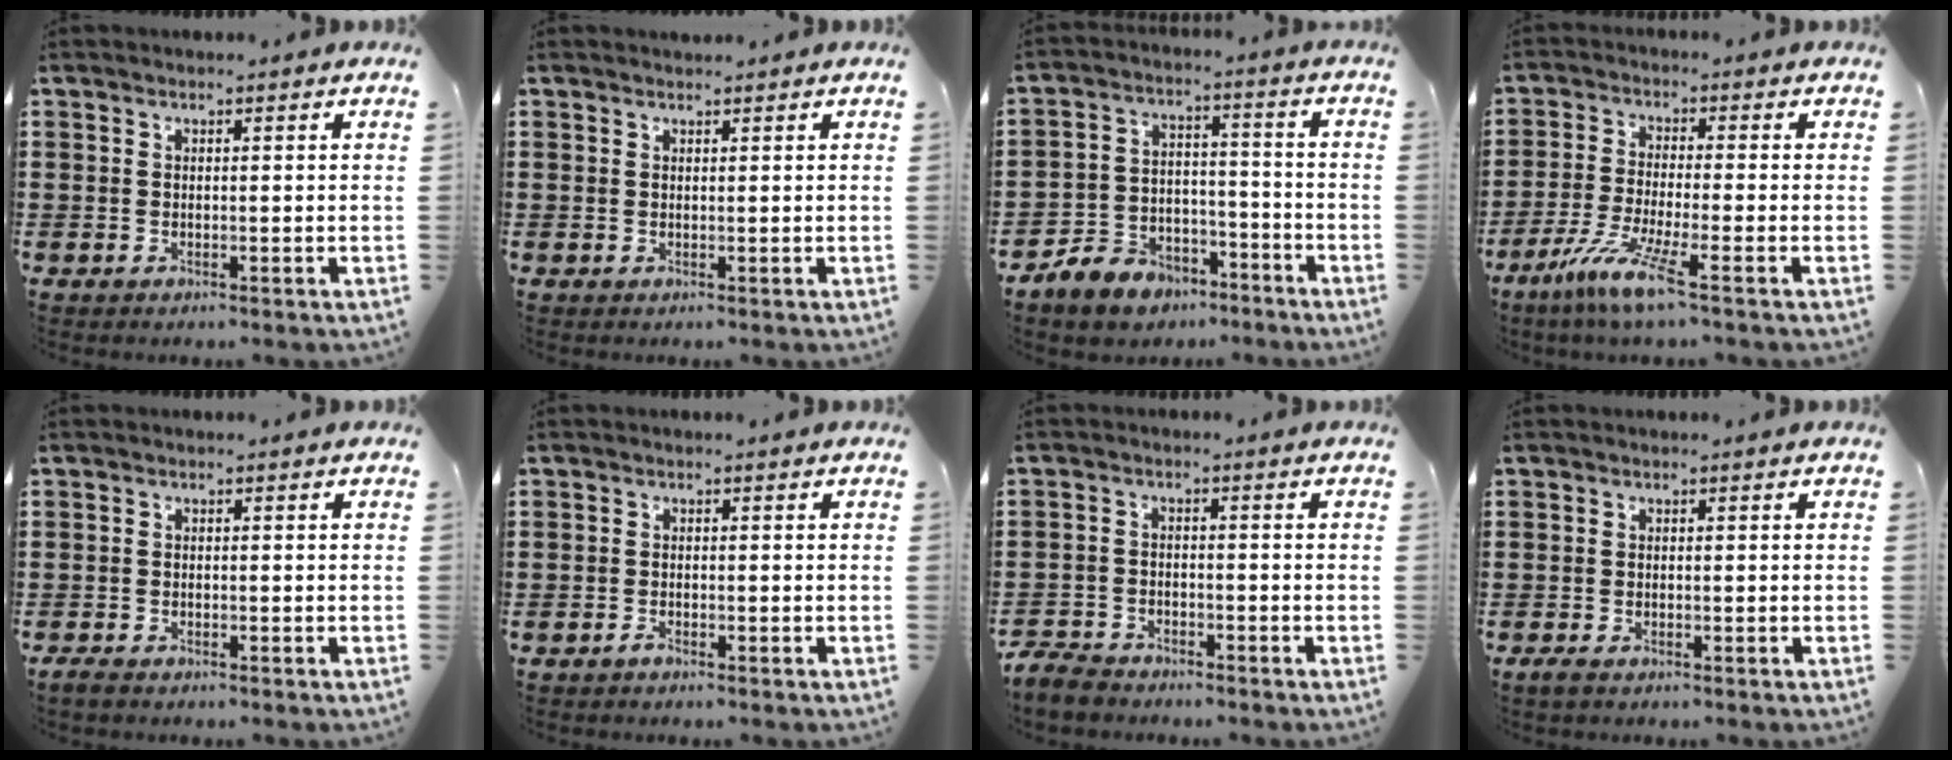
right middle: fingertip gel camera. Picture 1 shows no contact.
{"total": 0.0}
{"total": 6.9, "force": [-6.2, 2.9, 0.6], "torque": [-0.033, 0.021, -0.126]}
{"total": 7.6, "force": [-4.8, 0.2, 5.9], "torque": [-0.130, -0.019, -0.093]}
{"total": 1.4, "force": [-1.2, 0.5, 0.3], "torque": [-0.011, 0.002, -0.026]}
{"total": 1.3, "force": [-1.1, 0.4, 0.4], "torque": [-0.010, -0.002, -0.022]}
{"total": 3.9, "force": [-3.8, 1.0, 0.4], "torque": [-0.025, 0.000, -0.083]}
{"total": 1.1, "force": [-0.9, 0.4, 0.5], "torque": [-0.021, -0.004, -0.021]}